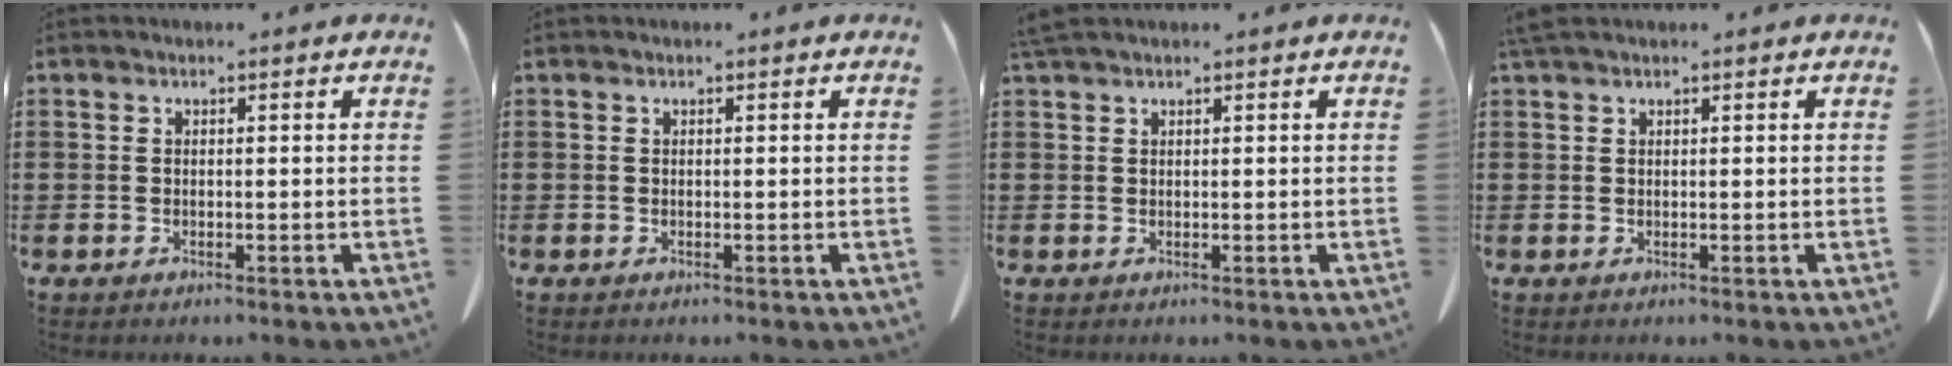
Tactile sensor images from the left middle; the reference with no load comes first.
{"total": 0.0}
{"total": 1.5, "force": [1.3, 0.1, 0.8], "torque": [-0.020, -0.002, 0.026]}
{"total": 1.2, "force": [0.9, 0.1, 0.7], "torque": [-0.018, -0.001, 0.019]}